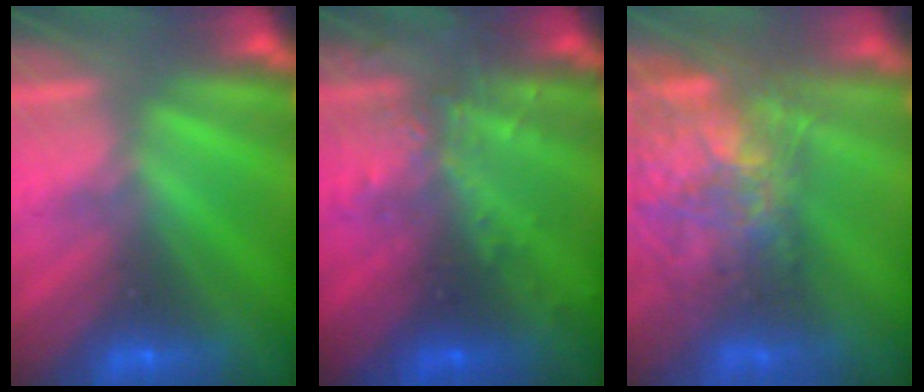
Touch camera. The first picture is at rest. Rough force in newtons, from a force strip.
{"total": 2.9}
{"total": 8.0}